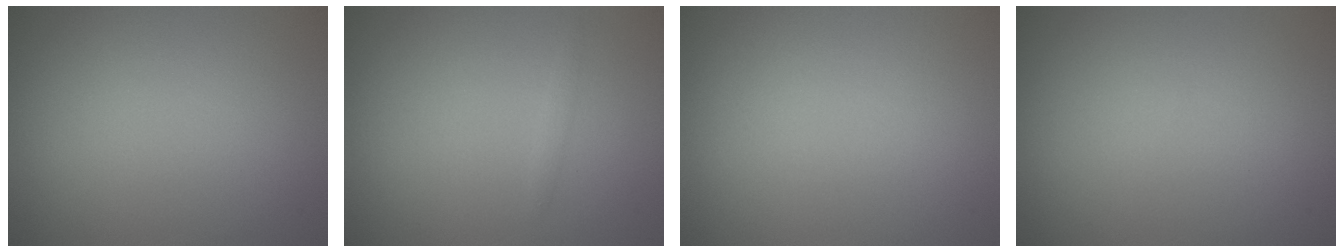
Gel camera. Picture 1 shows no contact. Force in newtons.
{"total": 0.6, "press": 0.5, "slide": 0.0}
{"total": 0.0}
{"total": 0.0}